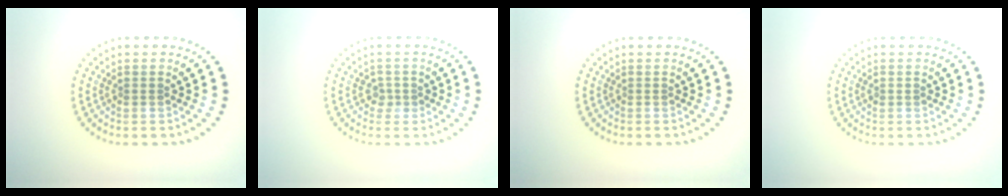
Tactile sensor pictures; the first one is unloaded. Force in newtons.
{"total": 1.1, "press": 0.9, "slide": 0.7}
{"total": 0.0}
{"total": 0.6, "press": 0.6, "slide": 0.2}